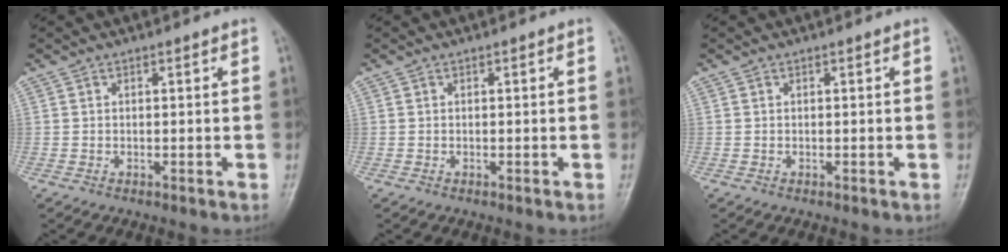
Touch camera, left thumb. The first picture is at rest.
{"total": 0.0}
{"total": 0.0}